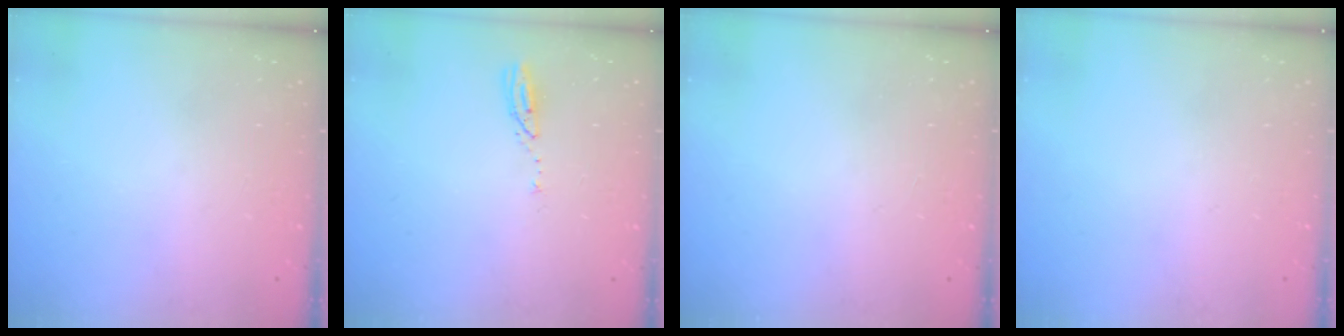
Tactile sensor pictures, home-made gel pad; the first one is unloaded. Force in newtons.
{"total": 3.7, "press": 3.7, "slide": 0.3}
{"total": 0.9, "press": 0.0, "slide": 0.9}
{"total": 0.0}